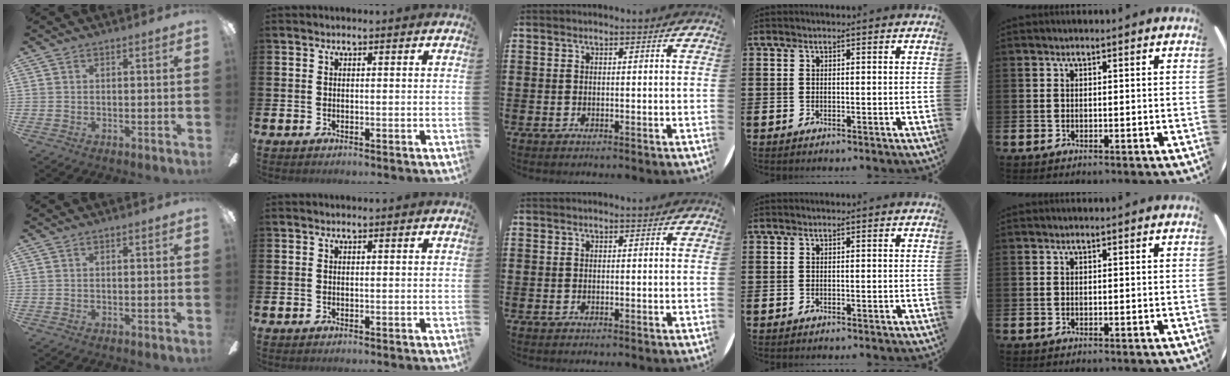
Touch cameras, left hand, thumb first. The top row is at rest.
{}